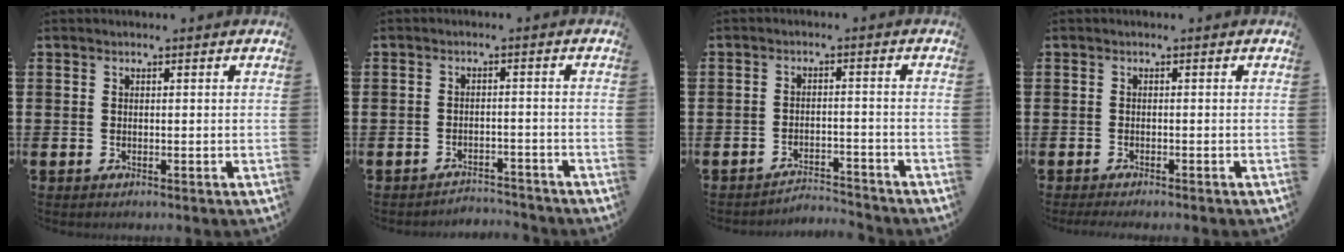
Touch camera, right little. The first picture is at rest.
{"total": 2.3, "force": [-2.3, 0.1, -0.2], "torque": [-0.005, 0.003, -0.052]}
{"total": 2.8, "force": [-2.8, 0.0, -0.2], "torque": [-0.005, 0.003, -0.062]}
{"total": 0.6, "force": [-0.6, -0.1, 0.3], "torque": [-0.004, -0.002, -0.011]}